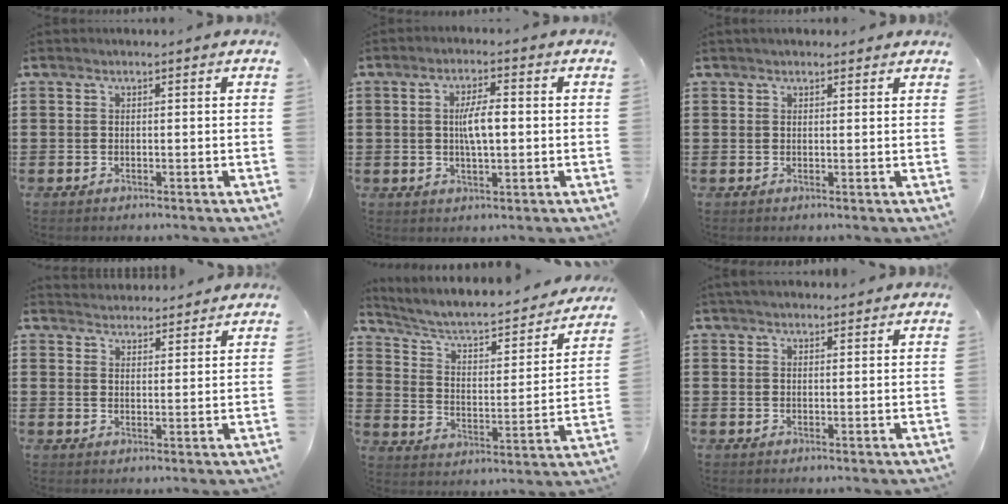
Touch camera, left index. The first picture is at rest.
{"total": 5.0, "force": [0.2, 1.6, 4.7], "torque": [-0.097, 0.003, -0.001]}
{"total": 1.5, "force": [1.3, 0.5, 0.5], "torque": [-0.012, 0.004, 0.025]}
{"total": 2.9, "force": [2.9, 0.1, -0.4], "torque": [-0.001, -0.011, 0.055]}
{"total": 4.9, "force": [3.9, 1.6, 2.4], "torque": [-0.070, -0.031, 0.057]}
{"total": 2.1, "force": [1.8, 0.7, 0.7], "torque": [-0.016, 0.004, 0.035]}